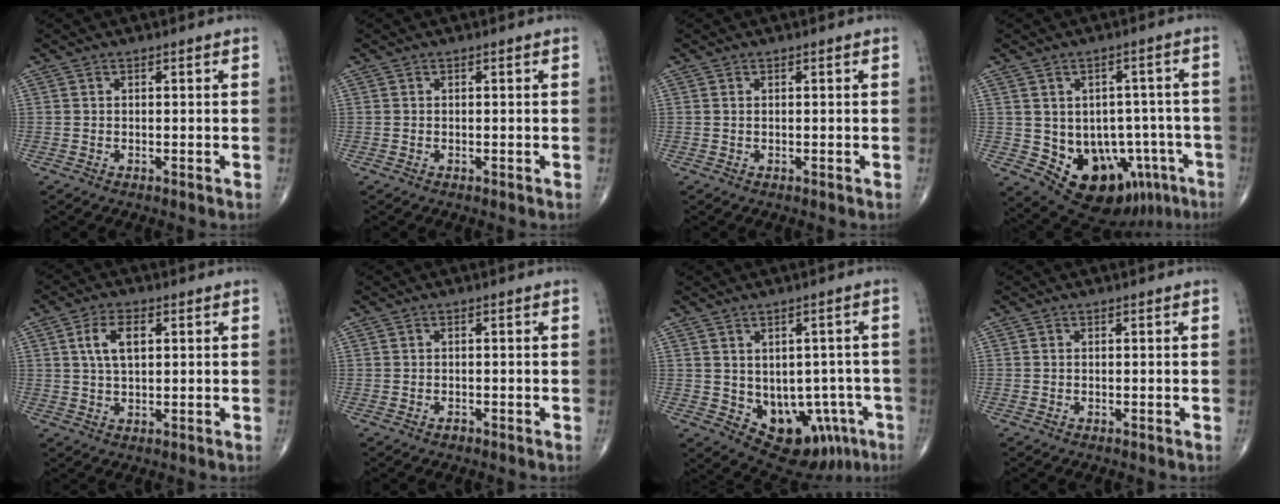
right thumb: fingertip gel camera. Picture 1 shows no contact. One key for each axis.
{"total": 0.0}
{"total": 0.0}
{"total": 15.6, "fx": -6.2, "fy": 10.8, "fz": 9.3, "tx": -0.089, "ty": 0.028, "tz": -0.068}
{"total": 6.0, "fx": 1.7, "fy": 3.1, "fz": 4.9, "tx": -0.092, "ty": 0.004, "tz": 0.033}
{"total": 0.8, "fx": -0.5, "fy": 0.5, "fz": 0.3, "tx": -0.003, "ty": 0.002, "tz": -0.010}
{"total": 13.3, "fx": -4.3, "fy": 9.3, "fz": 8.5, "tx": -0.061, "ty": 0.018, "tz": -0.038}
{"total": 0.0}